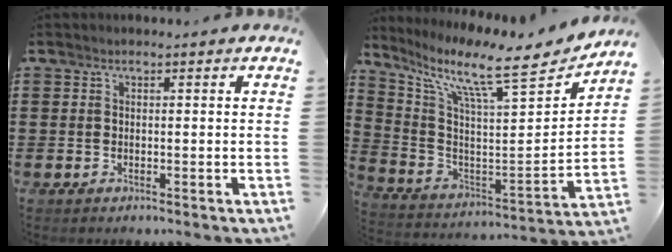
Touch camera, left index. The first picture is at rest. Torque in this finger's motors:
{"motor_torque": [2.14, 0.00, 0.61, 0.21]}